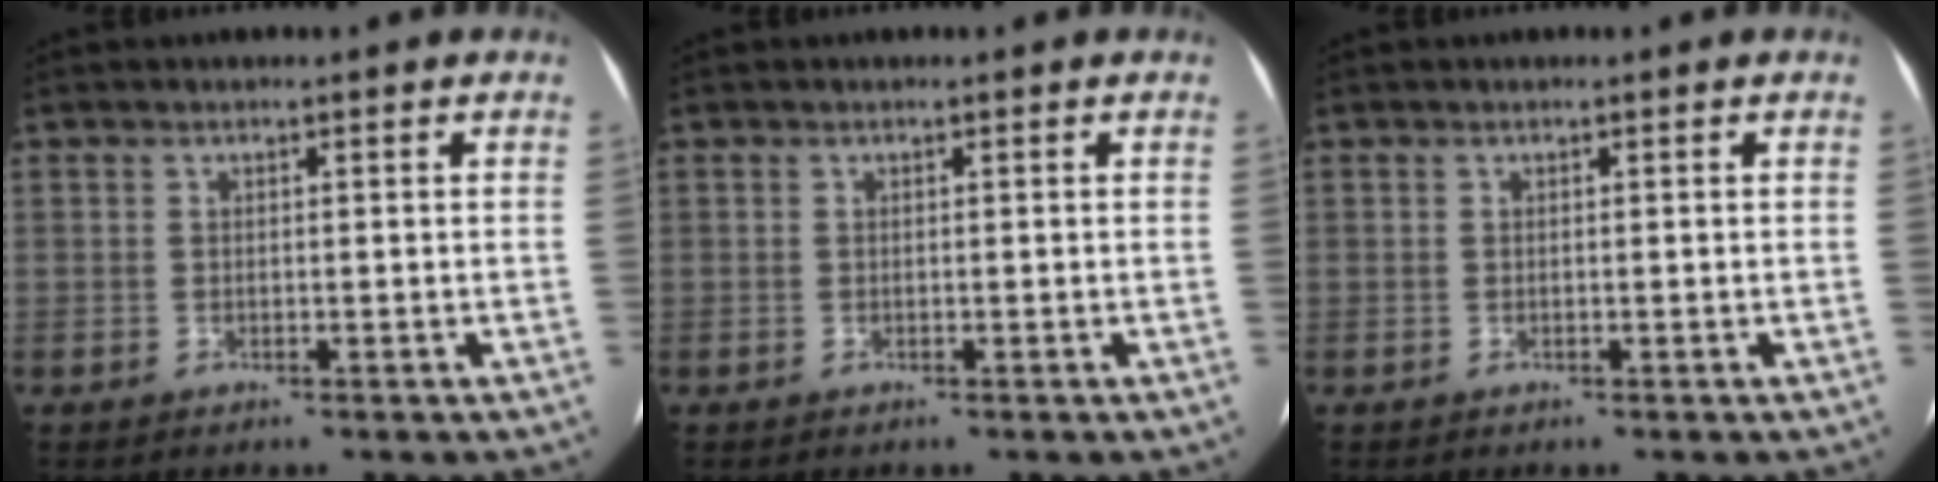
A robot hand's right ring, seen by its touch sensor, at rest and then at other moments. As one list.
[{"total": 0.0}, {"total": 0.0}]